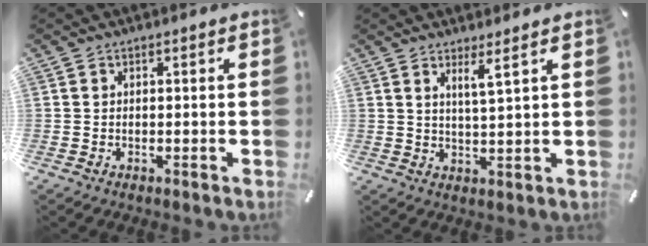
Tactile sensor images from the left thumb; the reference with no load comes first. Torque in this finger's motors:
{"motor_torque": [0.08, -0.19, 0.12, 0.14, 0.00]}